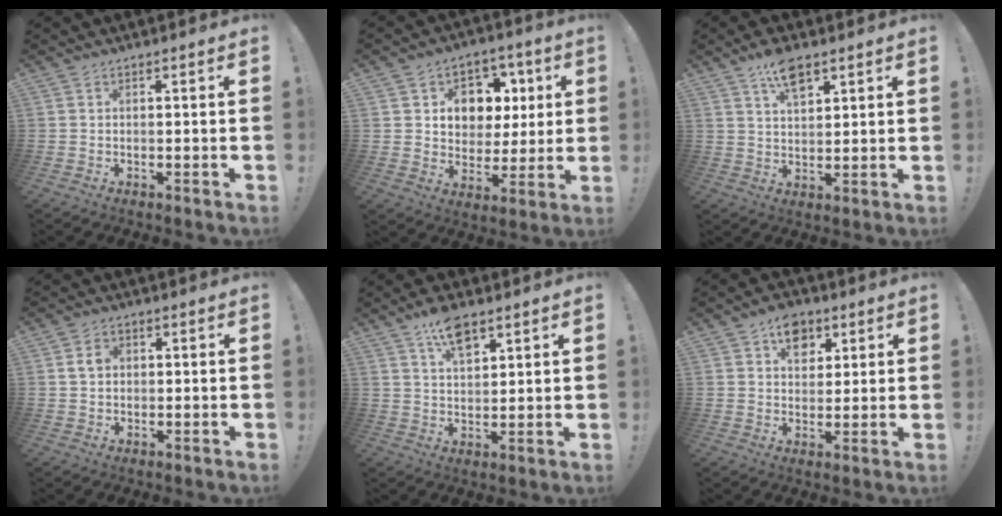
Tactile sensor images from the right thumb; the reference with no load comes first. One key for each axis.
{"total": 10.3, "fx": 2.9, "fy": 9.2, "fz": 3.6, "tx": -0.048, "ty": -0.013, "tz": 0.064}
{"total": 8.1, "fx": 5.0, "fy": 3.5, "fz": 5.3, "tx": -0.084, "ty": -0.021, "tz": 0.088}
{"total": 4.1, "fx": 0.7, "fy": 3.3, "fz": 2.5, "tx": -0.041, "ty": 0.008, "tz": 0.011}
{"total": 9.0, "fx": 5.6, "fy": 4.0, "fz": 5.8, "tx": -0.094, "ty": -0.021, "tz": 0.100}
{"total": 8.5, "fx": 4.1, "fy": 6.5, "fz": 3.8, "tx": -0.038, "ty": -0.014, "tz": 0.073}